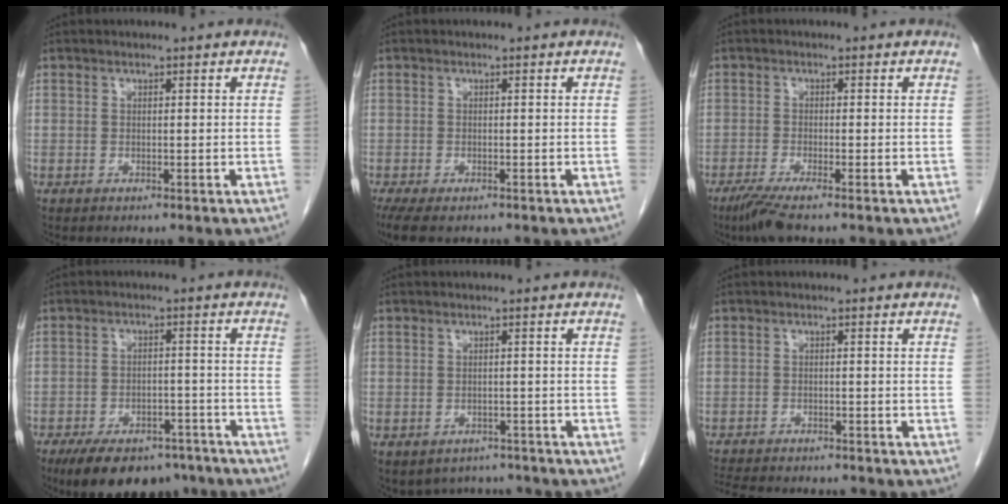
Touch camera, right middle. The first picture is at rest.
{"total": 6.0, "force": [-4.5, 2.2, 3.3], "torque": [-0.060, -0.015, -0.072]}
{"total": 4.2, "force": [-3.0, -0.2, 3.0], "torque": [-0.059, -0.013, -0.060]}
{"total": 13.1, "force": [-9.9, 6.2, 6.0], "torque": [-0.101, 0.003, -0.145]}
{"total": 7.2, "force": [-6.1, 3.7, 1.0], "torque": [-0.012, 0.011, -0.075]}
{"total": 10.6, "force": [-9.6, 2.3, 3.9], "torque": [-0.072, -0.009, -0.134]}